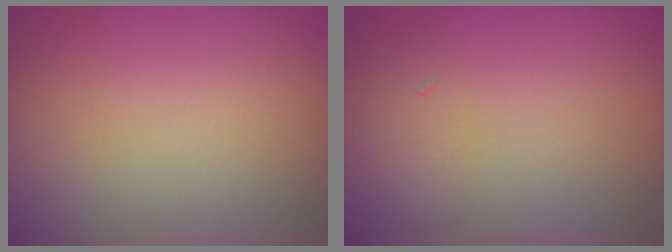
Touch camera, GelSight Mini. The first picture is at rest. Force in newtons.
{"total": 1.6, "press": 1.6, "slide": 0.1}